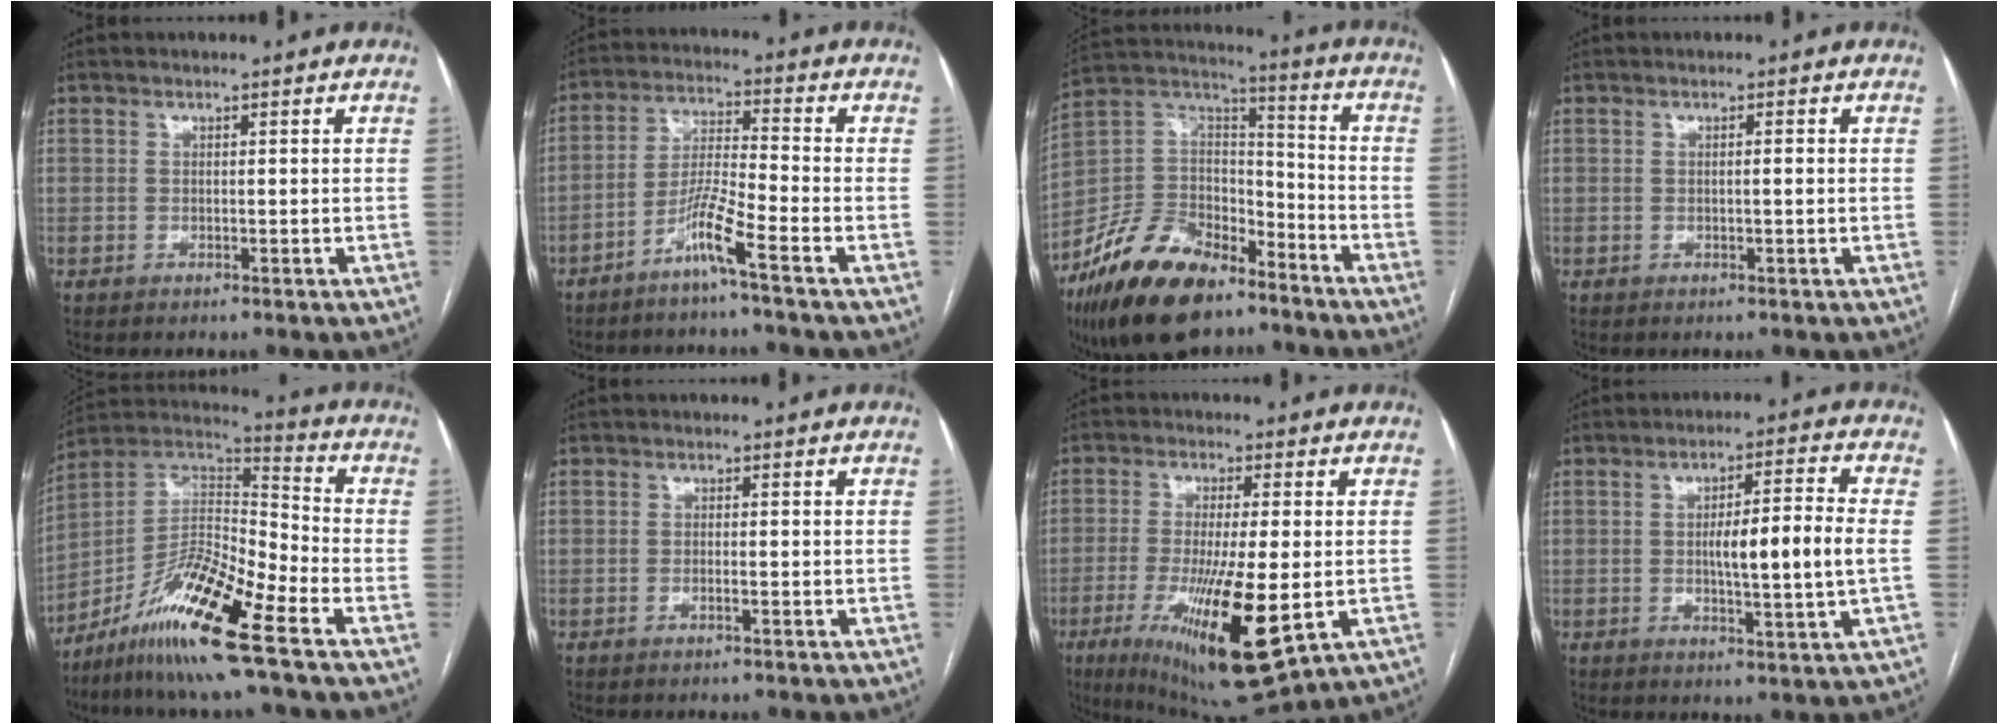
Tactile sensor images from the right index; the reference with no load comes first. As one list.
[{"total": 6.5, "force": [-4.2, -0.8, 4.9], "torque": [-0.099, -0.001, -0.088]}, {"total": 20.1, "force": [-14.2, 8.6, 11.3], "torque": [-0.236, 0.016, -0.256]}, {"total": 1.0, "force": [-0.1, -0.1, 1.0], "torque": [-0.017, 0.001, -0.001]}, {"total": 16.3, "force": [-9.6, 1.1, 13.1], "torque": [-0.249, 0.003, -0.172]}, {"total": 0.9, "force": [-0.4, 0.0, 0.8], "torque": [-0.017, 0.001, -0.007]}, {"total": 16.4, "force": [-4.6, 2.5, 15.6], "torque": [-0.273, -0.042, -0.062]}, {"total": 9.5, "force": [-0.2, 0.1, 9.5], "torque": [-0.152, 0.004, -0.006]}]